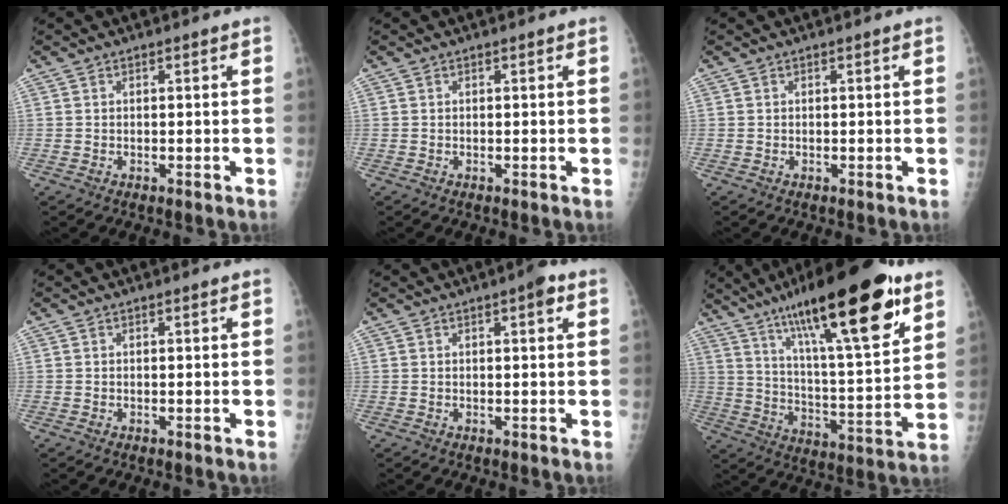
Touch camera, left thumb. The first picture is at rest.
{"total": 0.0}
{"total": 0.0}
{"total": 0.0}
{"total": 2.7, "force": [1.2, 0.6, 2.3], "torque": [-0.030, 0.001, 0.012]}
{"total": 27.3, "force": [15.8, 6.2, 21.3], "torque": [-0.329, -0.046, 0.257]}